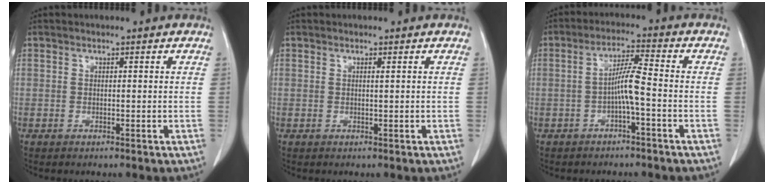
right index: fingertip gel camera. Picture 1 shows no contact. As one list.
[{"total": 0.8, "force": [0.3, 0.2, 0.7], "torque": [-0.019, 0.001, 0.007]}, {"total": 5.4, "force": [-1.3, 0.3, 5.2], "torque": [-0.107, 0.013, -0.023]}]